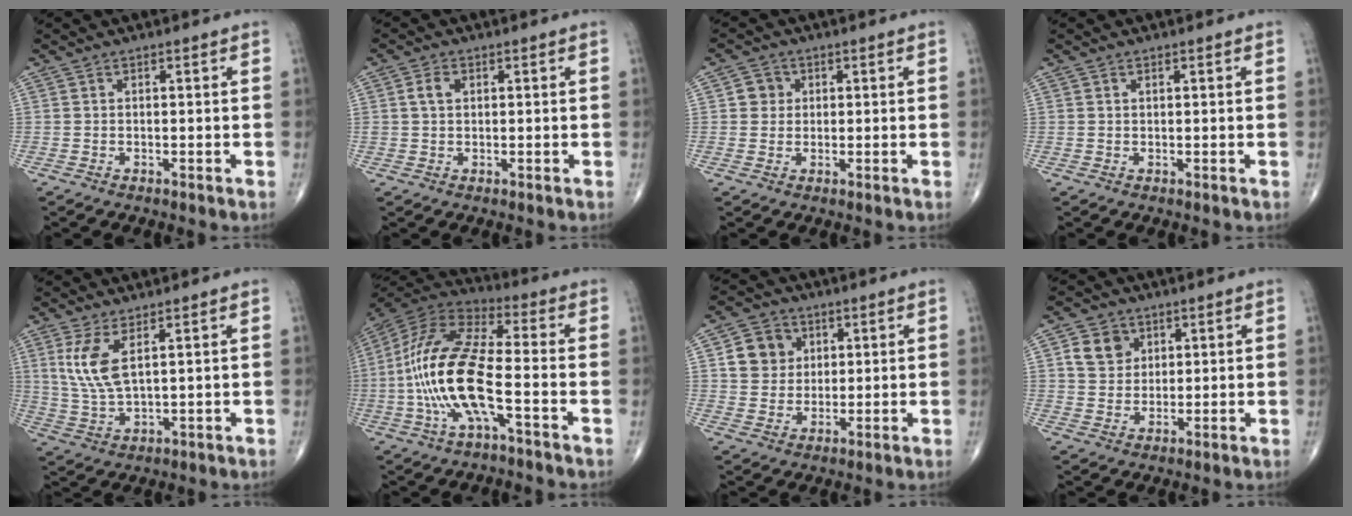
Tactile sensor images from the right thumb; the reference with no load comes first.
{"total": 2.7, "force": [0.7, 1.9, 1.8], "torque": [-0.033, 0.004, 0.013]}
{"total": 3.2, "force": [0.7, 3.0, 0.8], "torque": [0.008, 0.002, 0.005]}
{"total": 0.6, "force": [0.3, 0.4, 0.4], "torque": [-0.006, -0.001, 0.005]}
{"total": 7.6, "force": [2.8, 2.7, 6.5], "torque": [-0.142, -0.016, 0.067]}
{"total": 18.2, "force": [-3.9, 5.8, 16.9], "torque": [-0.368, 0.034, -0.076]}
{"total": 7.8, "force": [2.3, 6.8, 2.8], "torque": [-0.018, -0.006, 0.042]}
{"total": 6.4, "force": [2.5, 5.4, 2.4], "torque": [-0.019, -0.008, 0.045]}